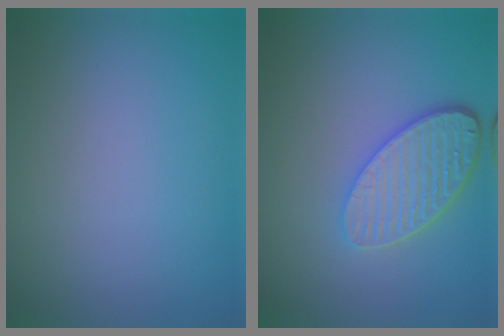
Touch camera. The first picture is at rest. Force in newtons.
{"total": 4.8, "press": 3.9, "slide": 2.8}